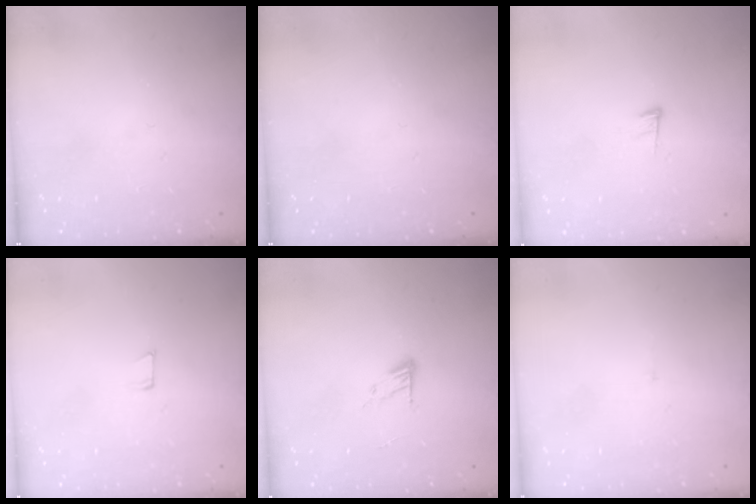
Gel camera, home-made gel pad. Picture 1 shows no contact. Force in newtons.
{"total": 0.0}
{"total": 8.9, "press": 8.8, "slide": 1.6}
{"total": 4.1, "press": 4.0, "slide": 1.1}
{"total": 4.6, "press": 4.5, "slide": 0.5}
{"total": 3.0, "press": 3.0, "slide": 0.2}